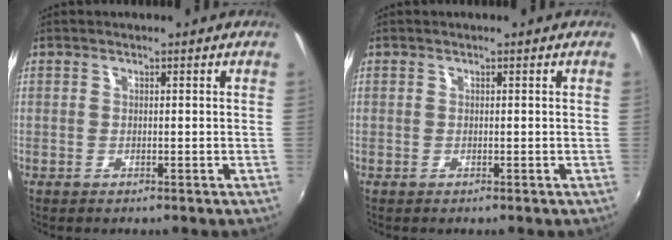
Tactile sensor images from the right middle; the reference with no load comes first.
{"total": 0.0}